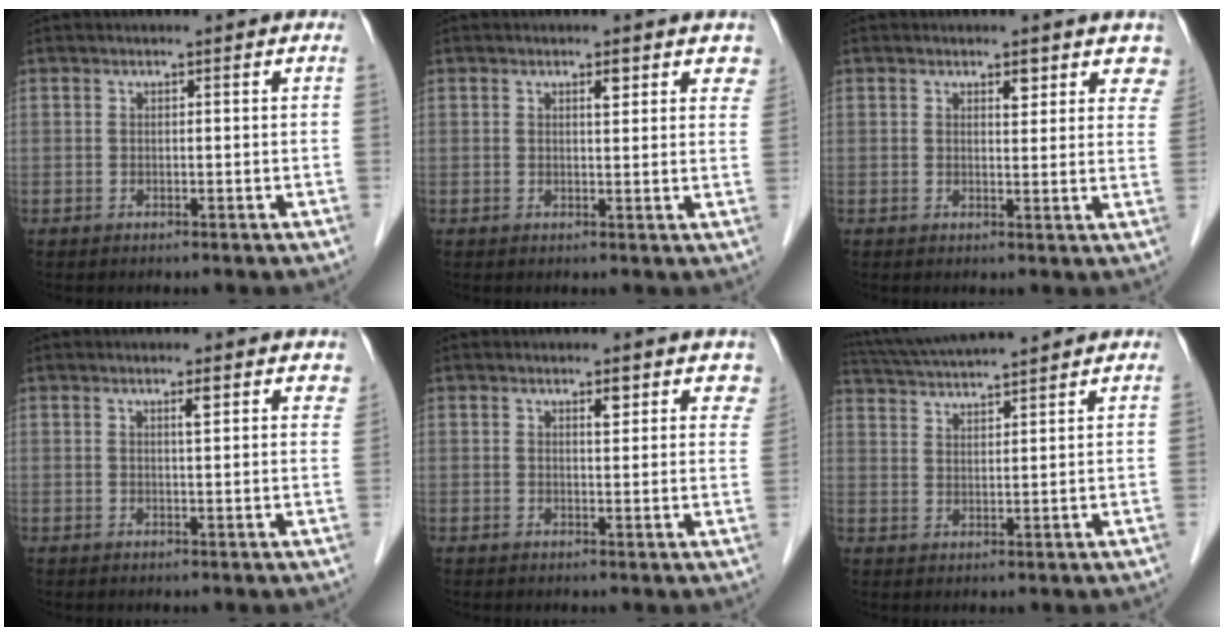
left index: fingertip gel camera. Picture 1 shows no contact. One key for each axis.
{"total": 3.3, "fx": 2.2, "fy": 1.3, "fz": 2.1, "tx": -0.005, "ty": -0.005, "tz": 0.020}
{"total": 4.1, "fx": 3.1, "fy": 1.8, "fz": 2.0, "tx": 0.000, "ty": -0.011, "tz": 0.026}
{"total": 3.4, "fx": 2.3, "fy": 0.7, "fz": 2.4, "tx": -0.017, "ty": 0.001, "tz": 0.023}
{"total": 3.8, "fx": 2.7, "fy": 1.5, "fz": 2.2, "tx": -0.006, "ty": -0.009, "tz": 0.024}
{"total": 12.4, "fx": 11.3, "fy": 0.6, "fz": 5.1, "tx": -0.099, "ty": 0.031, "tz": 0.184}